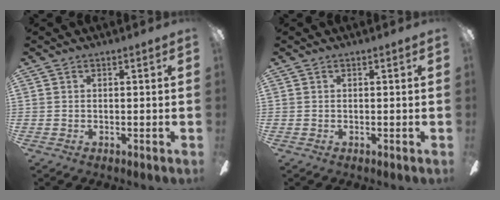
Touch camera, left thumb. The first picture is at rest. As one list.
[{"total": 0.0}]